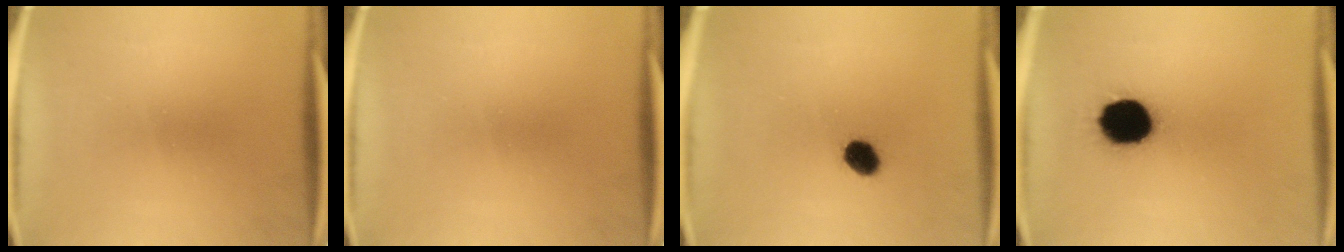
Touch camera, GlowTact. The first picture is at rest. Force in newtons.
{"total": 0.0}
{"total": 4.7}
{"total": 15.0}